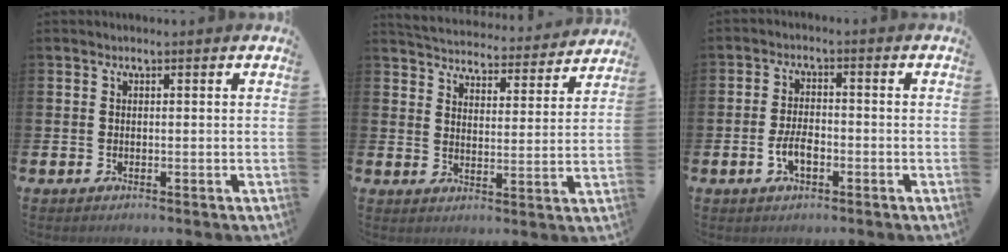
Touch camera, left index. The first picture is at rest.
{"total": 4.9, "force": [4.8, 0.6, 0.2], "torque": [-0.021, -0.043, 0.080]}
{"total": 3.6, "force": [-1.1, 1.8, 2.9], "torque": [-0.050, 0.004, -0.021]}